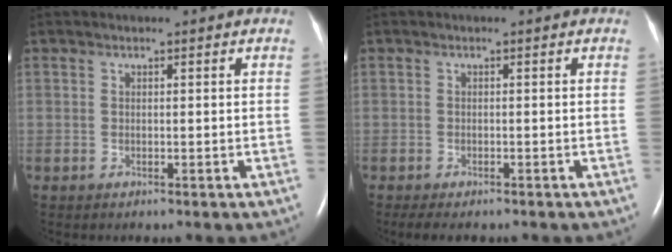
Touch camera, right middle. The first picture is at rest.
{"total": 4.0, "force": [-3.1, 1.3, 2.1], "torque": [-0.034, -0.012, -0.038]}